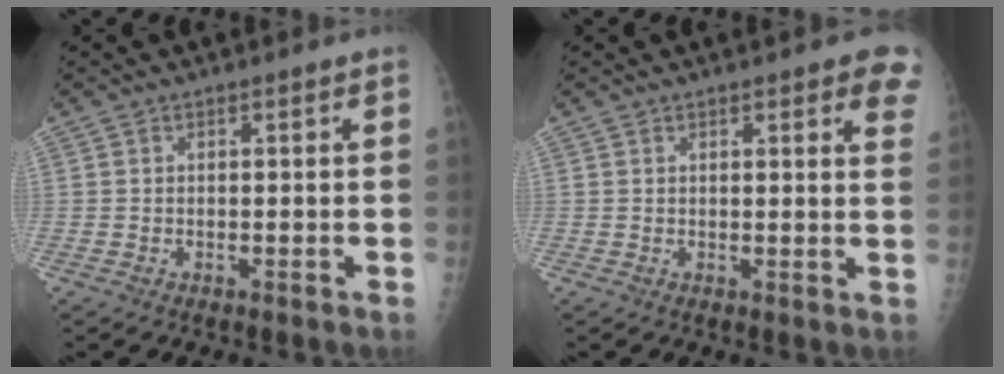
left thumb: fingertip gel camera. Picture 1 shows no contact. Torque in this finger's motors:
{"motor_torque": [-0.06, 0.08, -0.15, -0.03, 0.04]}